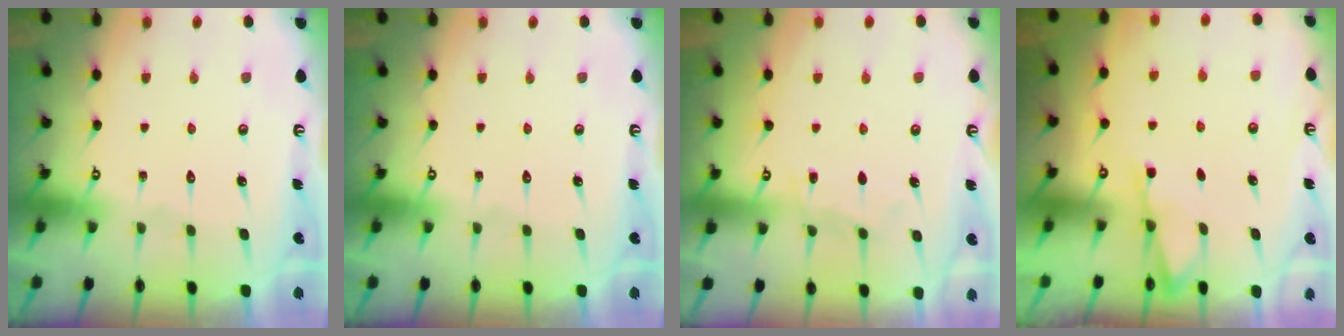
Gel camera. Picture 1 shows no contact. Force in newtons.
{"total": 0.0}
{"total": 4.9, "press": 4.9, "slide": 0.6}
{"total": 1.9, "press": 1.8, "slide": 0.4}